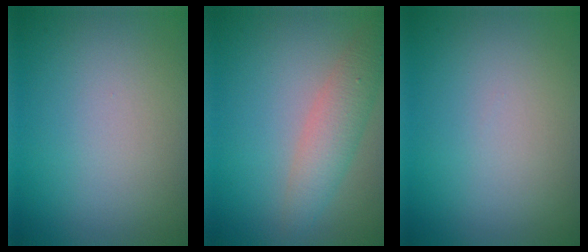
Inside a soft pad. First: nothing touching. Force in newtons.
{"total": 3.4, "press": 3.4, "slide": 0.0}
{"total": 0.0}